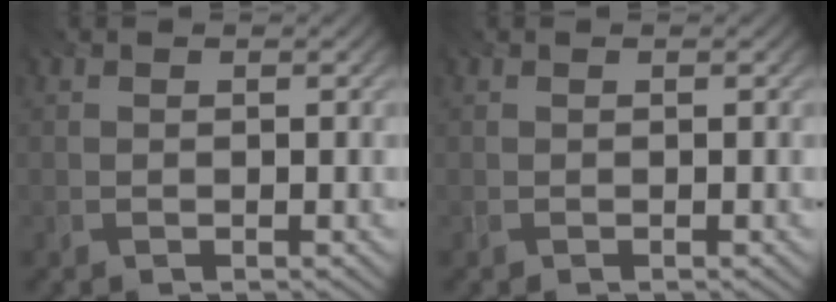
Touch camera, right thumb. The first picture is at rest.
{"total": 0.0}